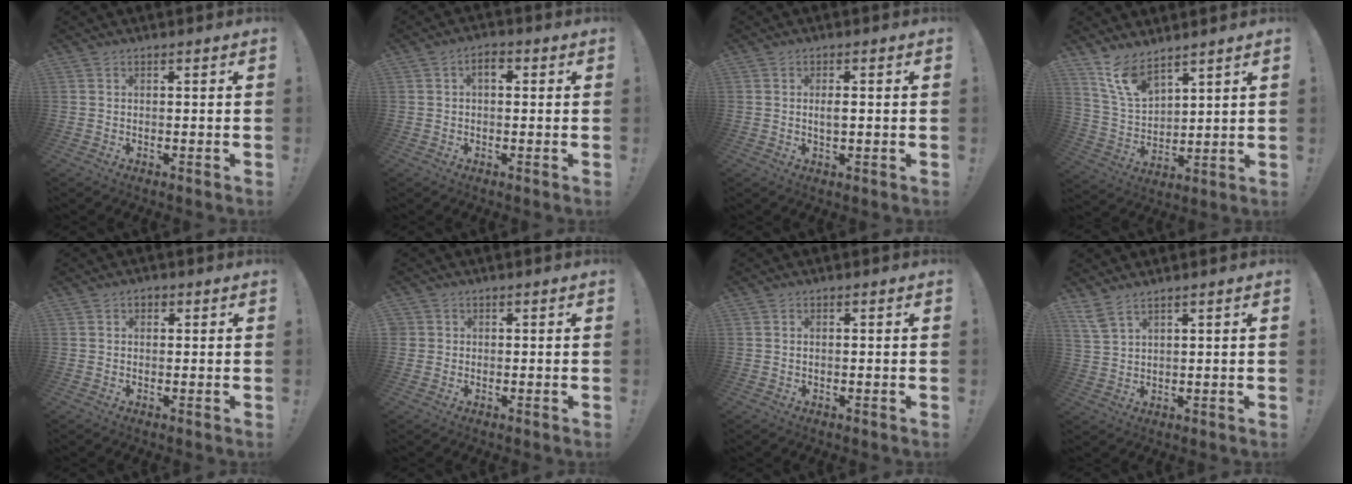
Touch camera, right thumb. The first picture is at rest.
{"total": 3.4, "force": [0.5, 2.1, 2.7], "torque": [-0.045, 0.007, 0.005]}
{"total": 2.3, "force": [-0.1, 0.7, 2.2], "torque": [-0.040, 0.001, -0.004]}
{"total": 10.9, "force": [8.6, 4.8, 4.8], "torque": [-0.112, -0.047, 0.171]}
{"total": 1.5, "force": [0.3, 1.3, 0.8], "torque": [-0.014, 0.005, 0.005]}
{"total": 1.5, "force": [0.4, 1.4, 0.3], "torque": [0.002, -0.002, 0.006]}
{"total": 0.6, "force": [0.3, 0.3, 0.5], "torque": [-0.011, 0.001, 0.005]}
{"total": 4.8, "force": [3.7, 1.4, 2.6], "torque": [-0.056, -0.016, 0.072]}